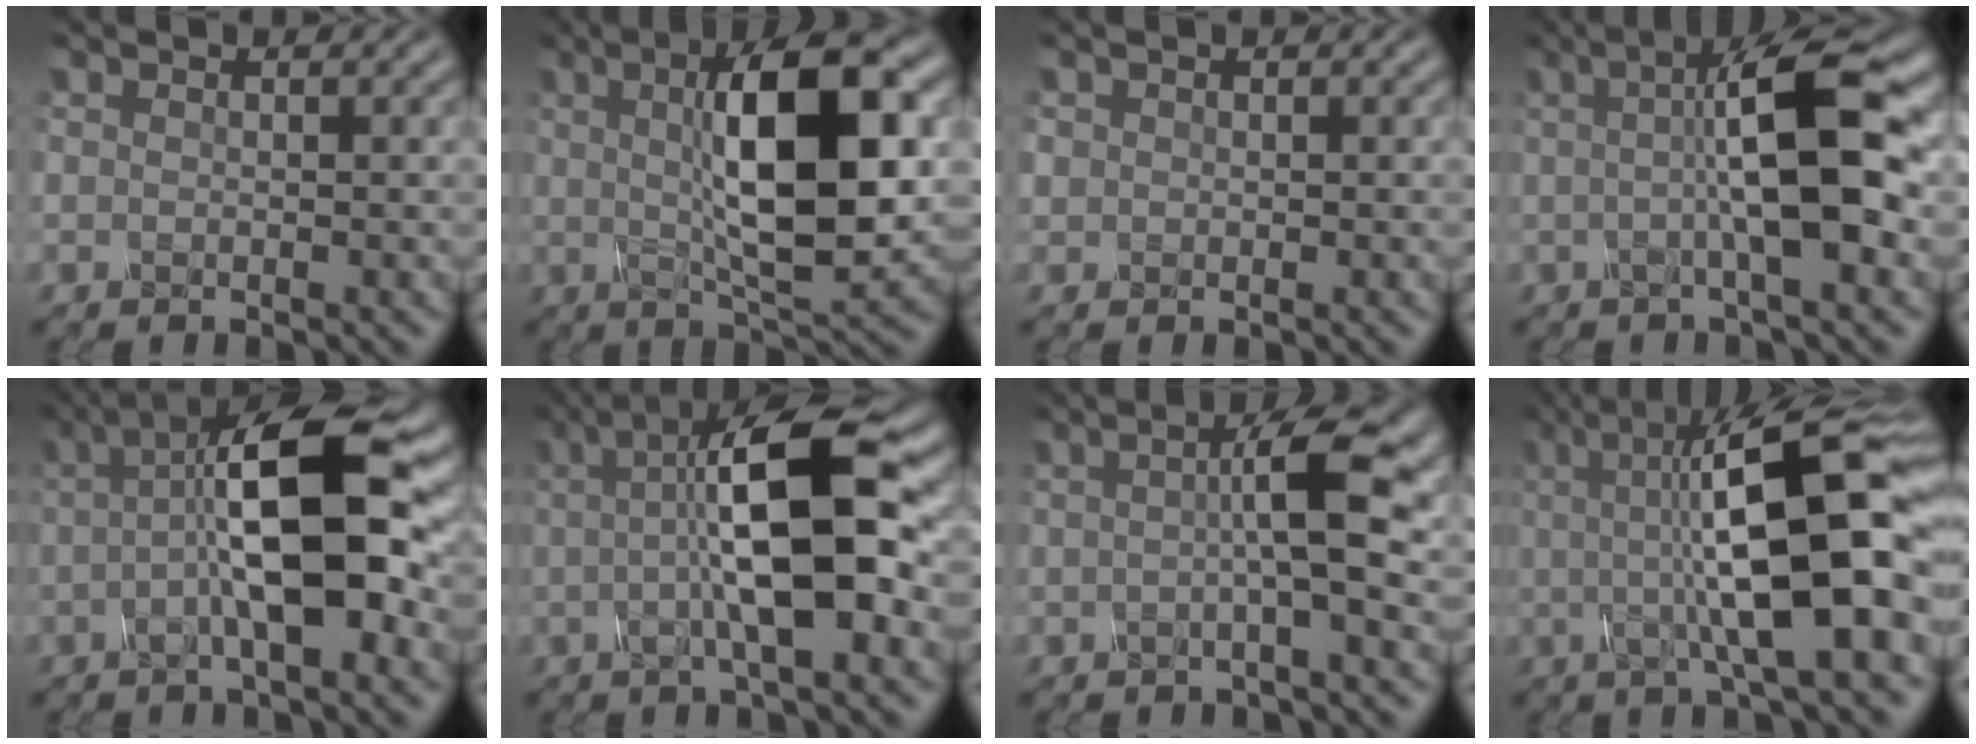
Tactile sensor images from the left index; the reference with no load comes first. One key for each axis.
{"total": 11.6, "fx": 1.9, "fy": 3.4, "fz": 10.9, "tx": -0.162, "ty": 0.008, "tz": 0.031}
{"total": 0.8, "fx": 0.2, "fy": 0.8, "fz": 0.1, "tx": 0.003, "ty": -0.001, "tz": 0.002}
{"total": 8.7, "fx": 0.7, "fy": 1.7, "fz": 8.5, "tx": -0.116, "ty": 0.011, "tz": 0.004}
{"total": 9.2, "fx": 0.5, "fy": 2.4, "fz": 8.9, "tx": -0.139, "ty": 0.014, "tz": 0.000}
{"total": 10.2, "fx": 0.7, "fy": 2.5, "fz": 9.9, "tx": -0.149, "ty": 0.015, "tz": 0.007}
{"total": 5.6, "fx": 0.6, "fy": 0.9, "fz": 5.5, "tx": -0.085, "ty": 0.010, "tz": 0.003}
{"total": 13.7, "fx": 0.8, "fy": 3.5, "fz": 13.2, "tx": -0.189, "ty": 0.018, "tz": 0.004}